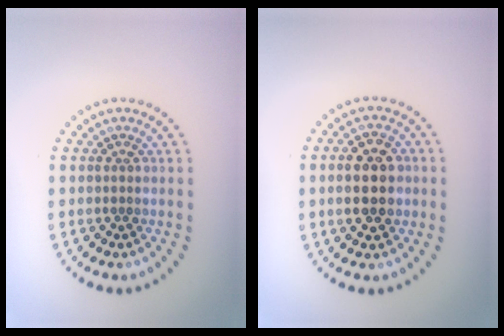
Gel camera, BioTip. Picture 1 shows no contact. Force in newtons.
{"total": 5.2, "press": 5.2, "slide": 0.3}